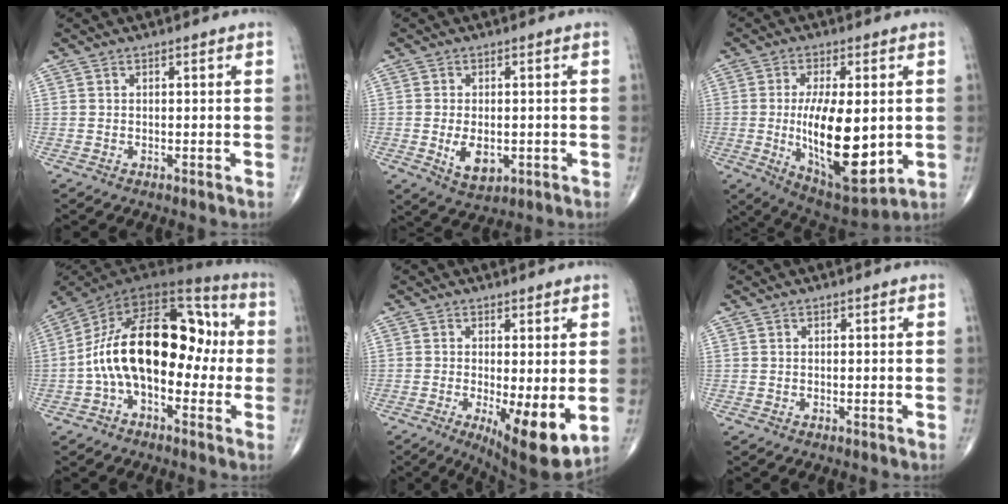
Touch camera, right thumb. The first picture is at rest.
{"total": 6.2, "force": [-1.2, 3.7, 4.8], "torque": [-0.072, -0.008, -0.011]}
{"total": 18.1, "force": [-1.2, 7.2, 16.6], "torque": [-0.263, -0.025, -0.002]}
{"total": 21.5, "force": [-1.0, 12.3, 17.6], "torque": [-0.280, 0.057, -0.029]}
{"total": 10.8, "force": [-2.0, 3.0, 10.2], "torque": [-0.153, -0.029, -0.024]}
{"total": 0.0}